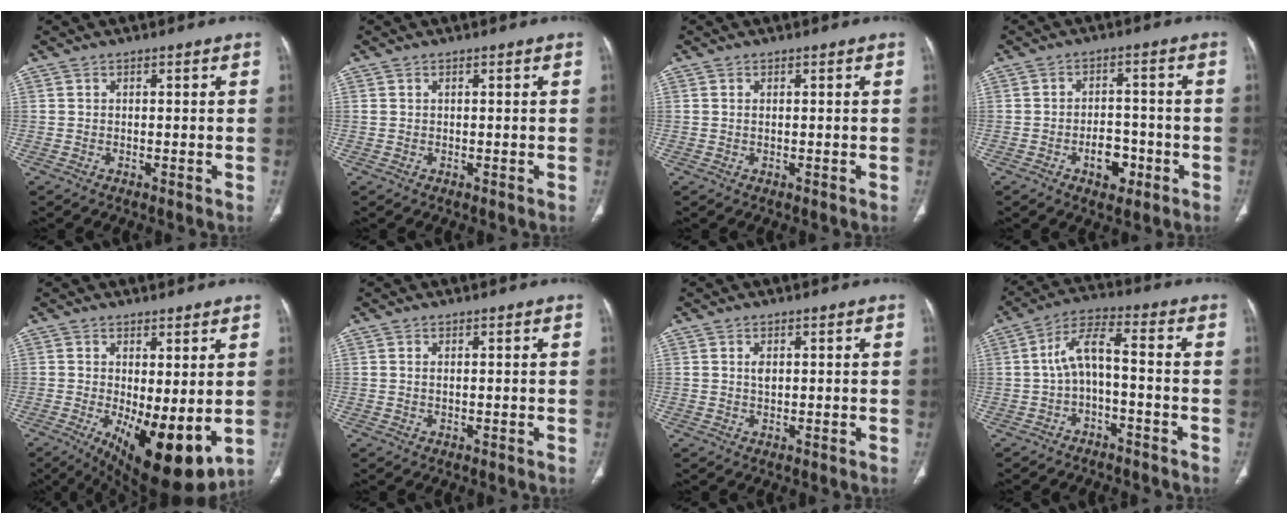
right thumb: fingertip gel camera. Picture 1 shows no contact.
{"total": 0.5, "force": [0.3, 0.3, 0.4], "torque": [-0.011, 0.008, 0.007]}
{"total": 0.5, "force": [0.2, 0.2, 0.5], "torque": [-0.014, 0.003, 0.006]}
{"total": 6.3, "force": [-2.6, 4.0, 4.1], "torque": [-0.040, 0.022, -0.037]}
{"total": 13.8, "force": [-2.0, 5.2, 12.6], "torque": [-0.188, -0.032, -0.011]}
{"total": 0.8, "force": [0.3, 0.3, 0.7], "torque": [-0.019, 0.002, 0.008]}
{"total": 1.7, "force": [0.5, 1.0, 1.4], "torque": [-0.023, -0.003, 0.012]}
{"total": 7.2, "force": [-1.8, 2.7, 6.4], "torque": [-0.127, 0.046, -0.037]}